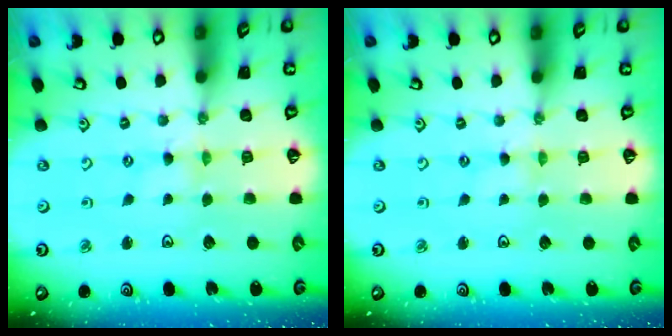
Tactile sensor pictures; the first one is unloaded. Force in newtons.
{"total": 0.0}